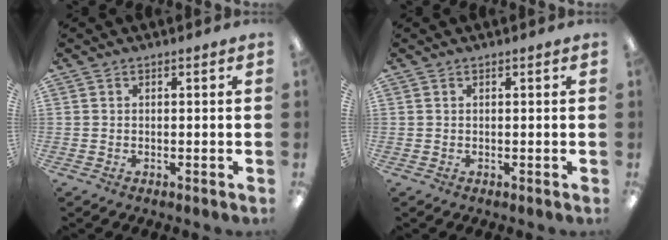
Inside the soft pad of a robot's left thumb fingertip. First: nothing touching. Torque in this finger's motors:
{"motor_torque": [0.00, 0.00, 0.04, -0.12, 0.00]}